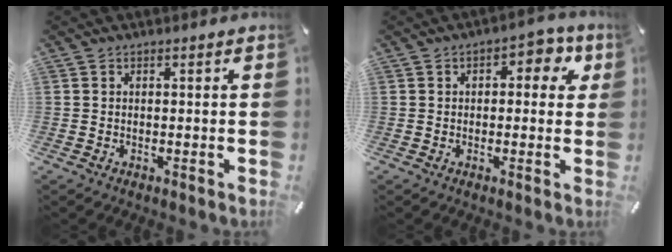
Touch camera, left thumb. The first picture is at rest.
{"total": 5.8, "force": [1.4, 3.5, 4.5], "torque": [-0.043, -0.003, 0.011]}